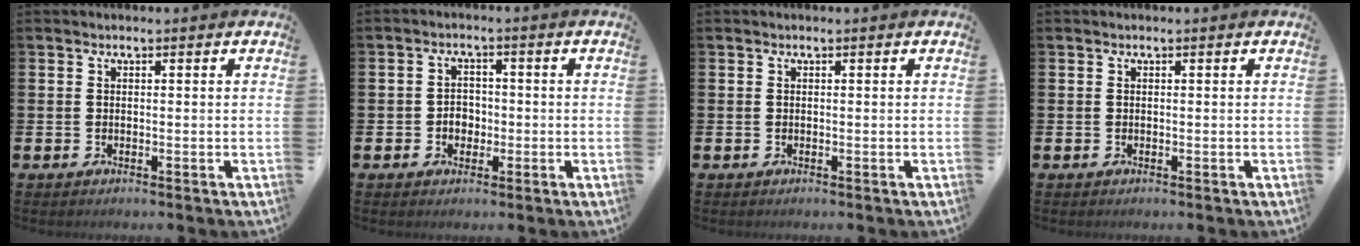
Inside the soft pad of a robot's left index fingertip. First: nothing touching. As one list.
[{"total": 2.8, "force": [-0.8, 2.3, 1.3], "torque": [-0.017, 0.003, -0.021]}, {"total": 0.0}, {"total": 0.0}]